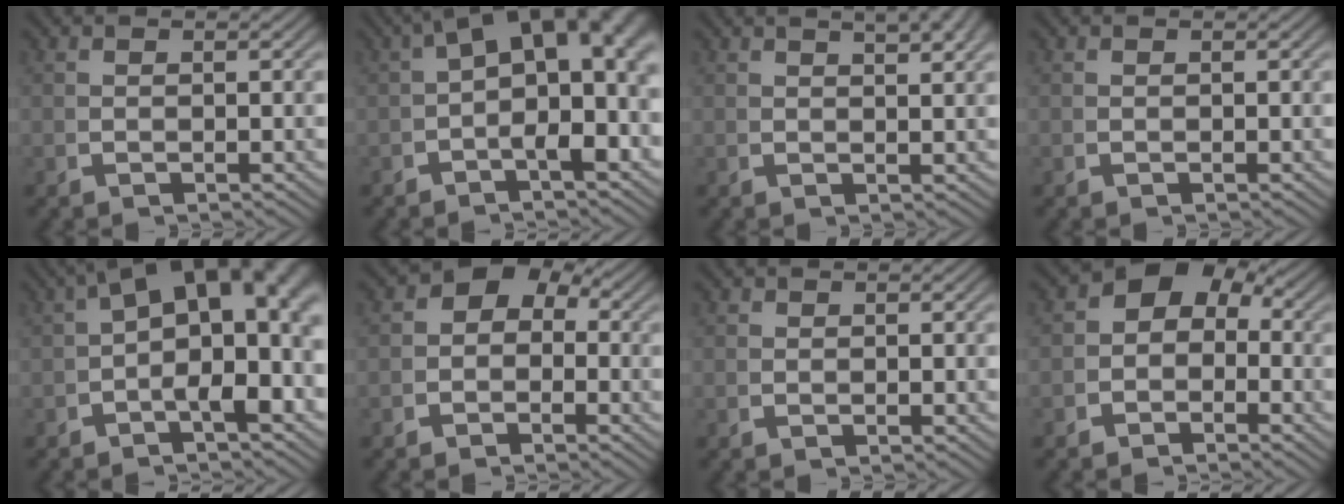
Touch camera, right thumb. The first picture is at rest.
{"total": 9.4, "force": [1.4, 4.6, 8.1], "torque": [-0.102, 0.001, 0.019]}
{"total": 4.3, "force": [2.5, 1.3, 3.2], "torque": [-0.029, 0.013, 0.038]}
{"total": 0.0}
{"total": 10.5, "force": [1.1, 5.3, 9.0], "torque": [-0.118, -0.008, 0.018]}
{"total": 3.5, "force": [0.6, 2.7, 2.1], "torque": [-0.026, 0.000, 0.007]}
{"total": 0.5, "force": [0.1, 0.5, 0.0], "torque": [-0.003, -0.004, 0.003]}
{"total": 4.3, "force": [0.1, 3.4, 2.6], "torque": [-0.035, -0.005, 0.002]}